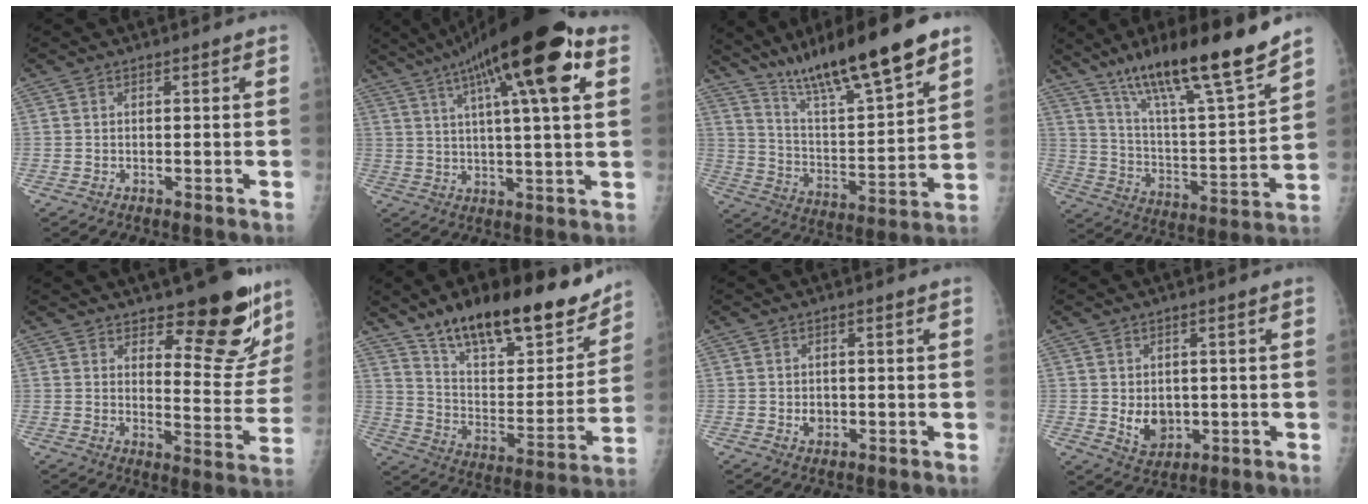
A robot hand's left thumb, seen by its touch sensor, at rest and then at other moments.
{"total": 21.8, "force": [9.8, 4.5, 18.9], "torque": [-0.305, 0.012, 0.153]}
{"total": 21.2, "force": [15.4, 3.2, 14.2], "torque": [-0.218, -0.067, 0.268]}
{"total": 21.8, "force": [16.0, 2.6, 14.6], "torque": [-0.221, -0.074, 0.276]}
{"total": 15.2, "force": [11.3, 5.4, 8.7], "torque": [-0.058, -0.100, 0.153]}
{"total": 25.8, "force": [19.2, 9.5, 14.3], "torque": [-0.180, -0.083, 0.308]}
{"total": 1.9, "force": [-0.1, 1.6, 1.1], "torque": [-0.008, 0.001, 0.003]}
{"total": 5.7, "force": [-0.1, 4.4, 3.7], "torque": [-0.038, -0.010, 0.015]}